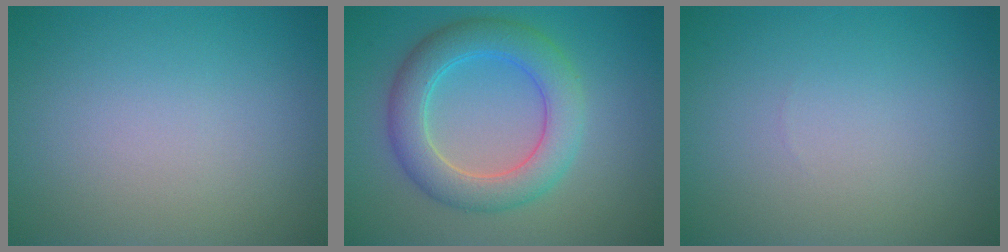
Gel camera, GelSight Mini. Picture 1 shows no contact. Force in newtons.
{"total": 5.6, "press": 5.6, "slide": 0.2}
{"total": 0.0}